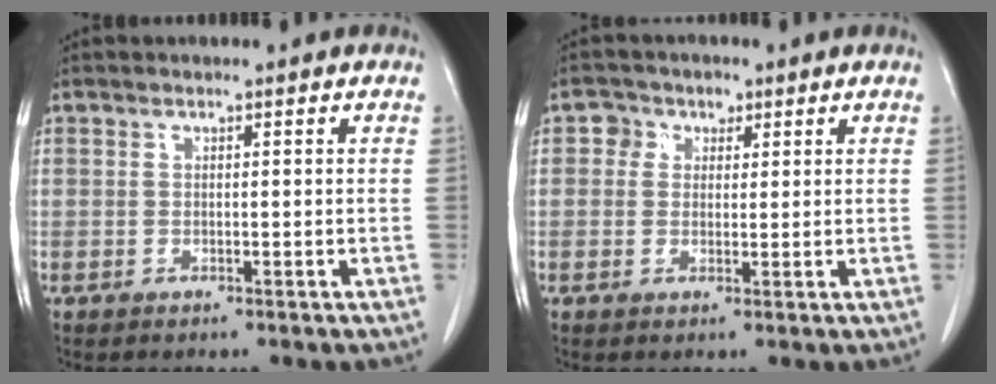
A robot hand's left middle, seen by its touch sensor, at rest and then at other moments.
{"total": 3.0, "force": [1.2, 2.7, 0.7], "torque": [-0.010, 0.008, 0.016]}